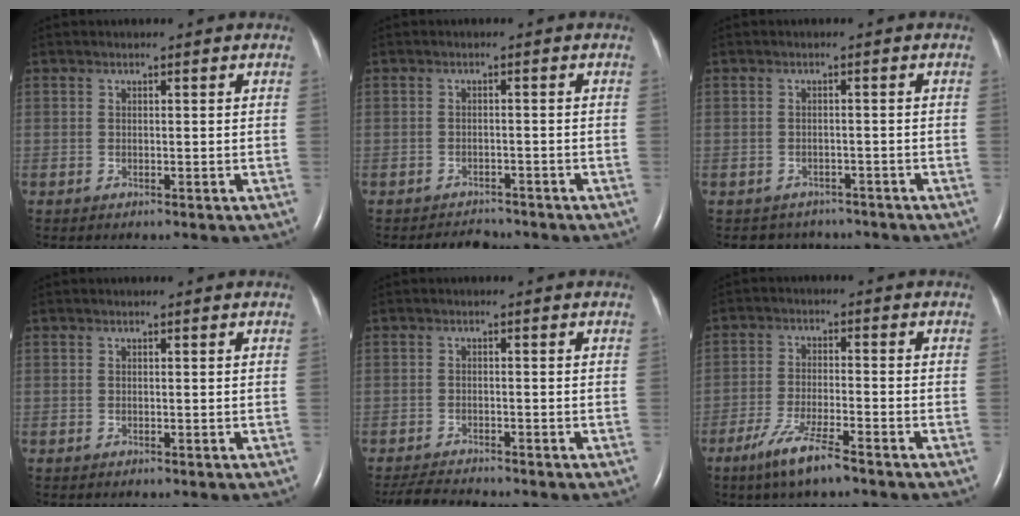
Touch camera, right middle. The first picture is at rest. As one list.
[{"total": 2.8, "force": [-2.7, 0.7, -0.1], "torque": [-0.004, -0.006, -0.041]}, {"total": 4.2, "force": [-3.6, 2.0, -0.4], "torque": [0.000, 0.007, -0.047]}, {"total": 0.0}, {"total": 3.9, "force": [-3.8, -0.3, 0.9], "torque": [-0.021, -0.021, -0.066]}, {"total": 7.0, "force": [-4.8, 0.5, 5.1], "torque": [-0.109, -0.014, -0.089]}]